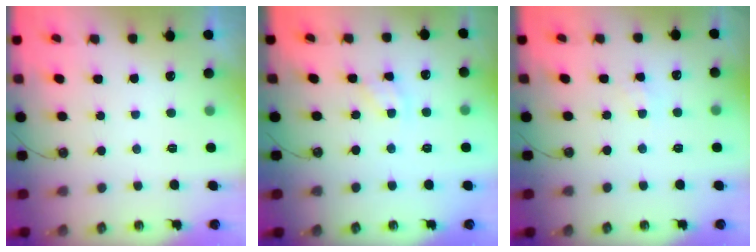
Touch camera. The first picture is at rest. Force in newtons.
{"total": 3.7, "press": 3.7, "slide": 0.3}
{"total": 5.4, "press": 5.4, "slide": 0.7}